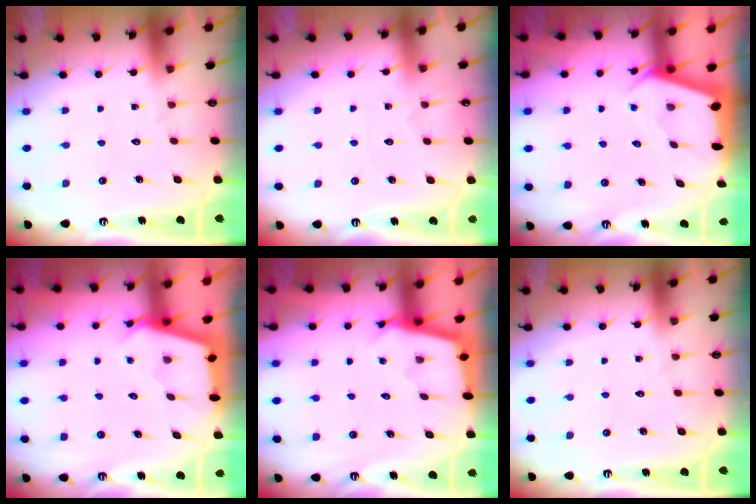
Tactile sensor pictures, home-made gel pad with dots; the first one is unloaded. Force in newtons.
{"total": 2.3, "press": 2.3, "slide": 0.3}
{"total": 2.4, "press": 2.4, "slide": 0.3}
{"total": 2.6, "press": 2.6, "slide": 0.4}
{"total": 2.4, "press": 2.4, "slide": 0.2}
{"total": 0.0}